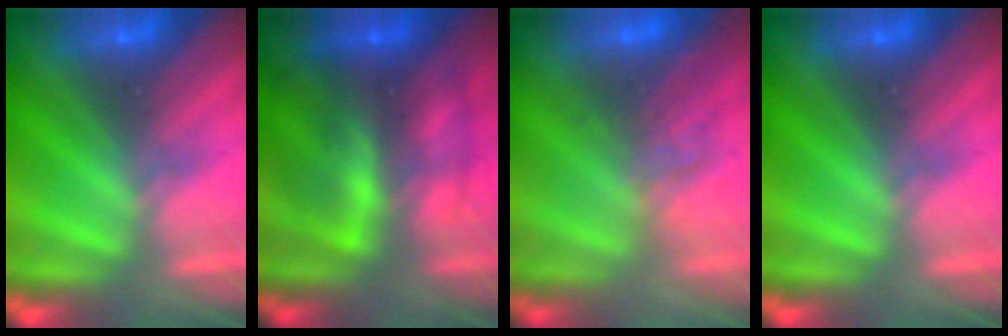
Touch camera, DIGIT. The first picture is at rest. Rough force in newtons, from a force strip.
{"total": 7.7}
{"total": 2.9}
{"total": 0.0}